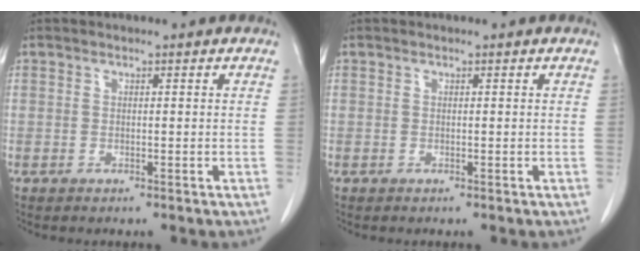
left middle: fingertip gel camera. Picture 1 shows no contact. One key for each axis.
{"total": 0.0}